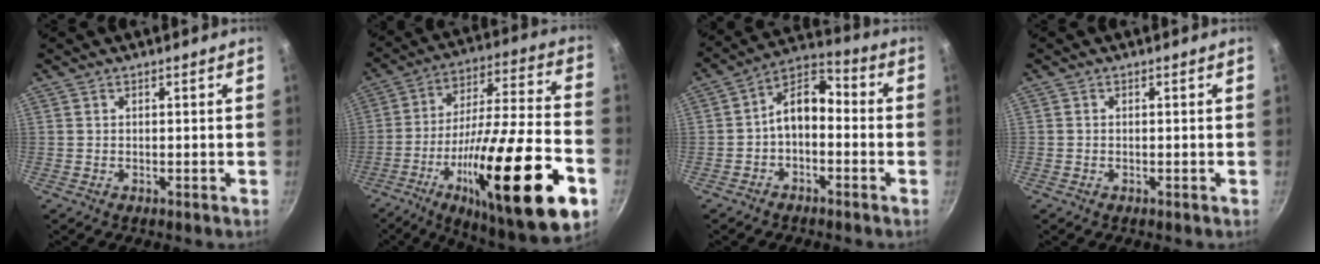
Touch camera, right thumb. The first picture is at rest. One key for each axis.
{"total": 32.0, "fx": -12.1, "fy": 8.3, "fz": 28.5, "tx": -0.425, "ty": 0.040, "tz": -0.191}
{"total": 8.8, "fx": -1.7, "fy": 5.6, "fz": 6.5, "tx": -0.092, "ty": 0.053, "tz": -0.043}
{"total": 0.0}